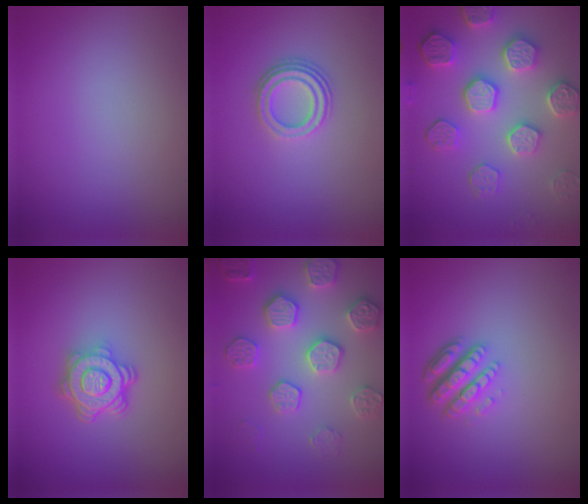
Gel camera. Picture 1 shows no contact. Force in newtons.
{"total": 3.3, "press": 2.4, "slide": 2.3}
{"total": 6.7, "press": 5.5, "slide": 3.8}
{"total": 4.6, "press": 3.4, "slide": 3.1}
{"total": 4.9, "press": 4.9, "slide": 0.4}
{"total": 4.4, "press": 3.3, "slide": 3.0}